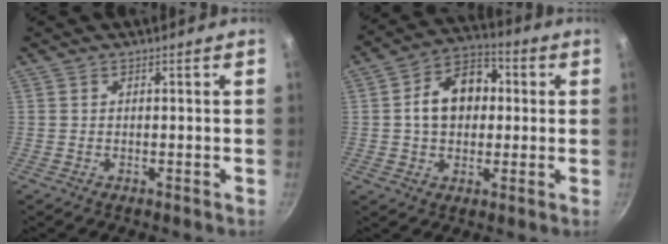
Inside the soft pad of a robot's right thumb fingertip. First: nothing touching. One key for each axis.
{"total": 12.3, "fx": 1.3, "fy": 9.1, "fz": 8.2, "tx": -0.094, "ty": 0.025, "tz": 0.006}